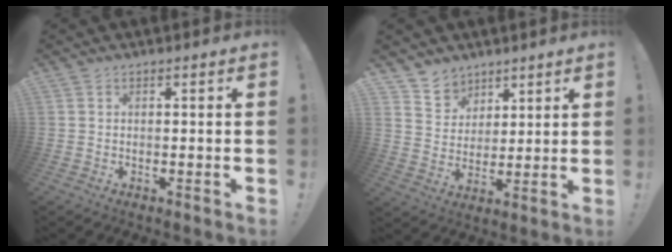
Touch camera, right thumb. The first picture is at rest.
{"total": 7.5, "force": [5.5, 5.1, 0.1], "torque": [-0.007, -0.053, 0.109]}